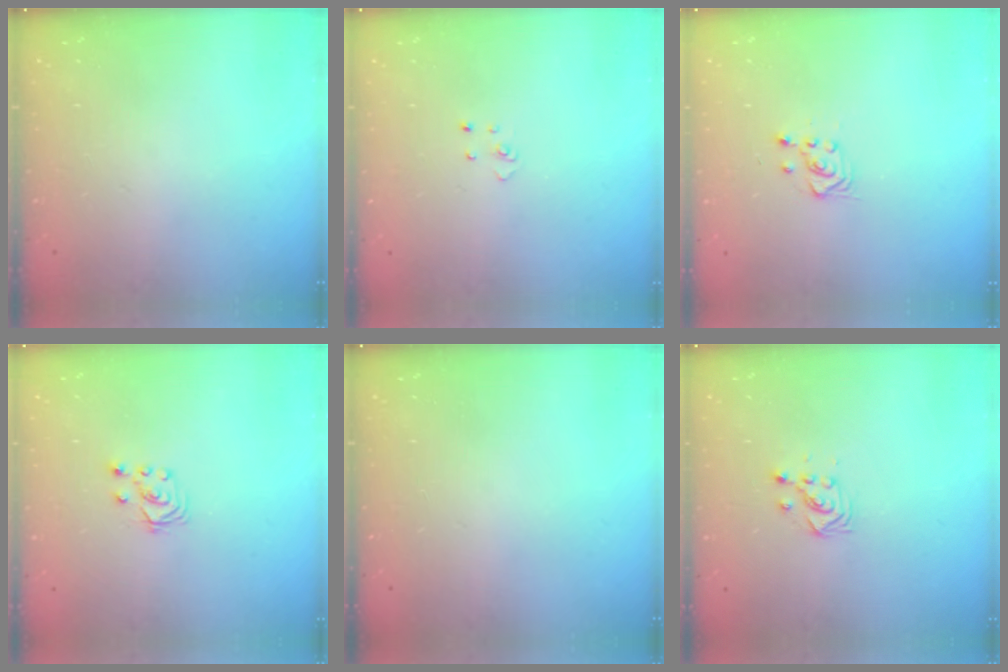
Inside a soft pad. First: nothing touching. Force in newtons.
{"total": 2.7, "press": 2.7, "slide": 0.3}
{"total": 3.0, "press": 2.8, "slide": 1.0}
{"total": 2.8, "press": 2.7, "slide": 0.7}
{"total": 0.0}
{"total": 2.7, "press": 2.7, "slide": 0.3}